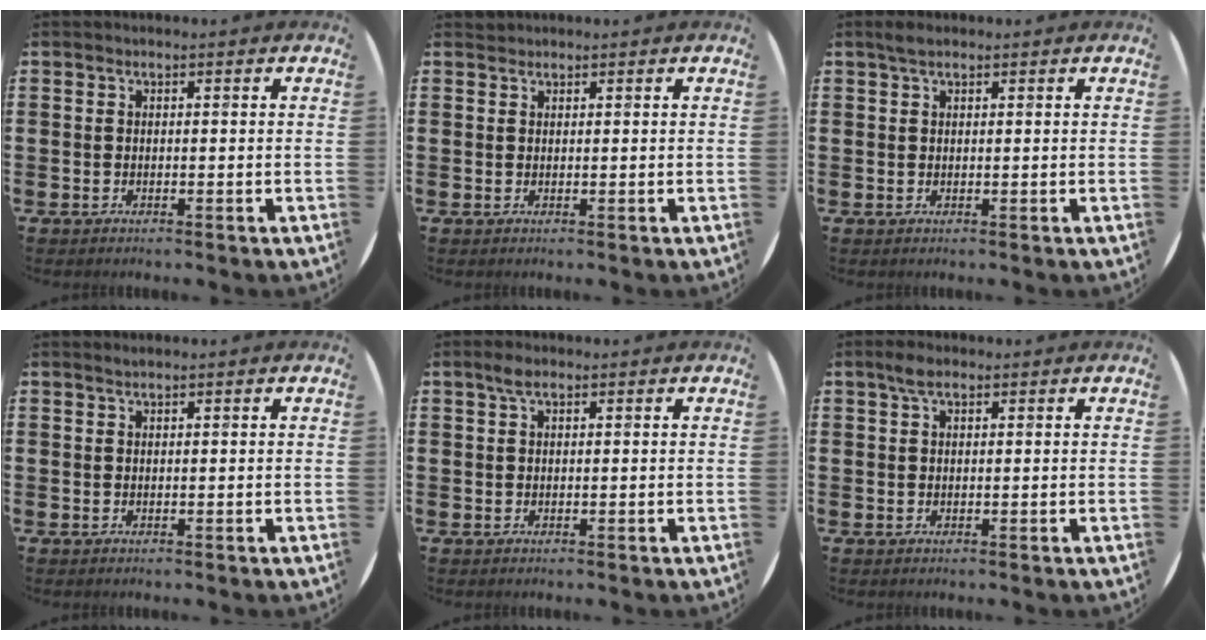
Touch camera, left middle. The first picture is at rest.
{"total": 0.6, "force": [0.5, 0.1, -0.2], "torque": [0.004, 0.003, 0.010]}
{"total": 1.5, "force": [1.1, 0.6, 0.8], "torque": [-0.018, 0.006, 0.019]}
{"total": 0.6, "force": [0.6, -0.1, 0.2], "torque": [-0.004, -0.001, 0.012]}
{"total": 1.7, "force": [1.0, 0.8, 1.1], "torque": [-0.017, 0.002, 0.016]}
{"total": 2.2, "force": [1.4, 1.0, 1.3], "torque": [-0.020, 0.003, 0.023]}